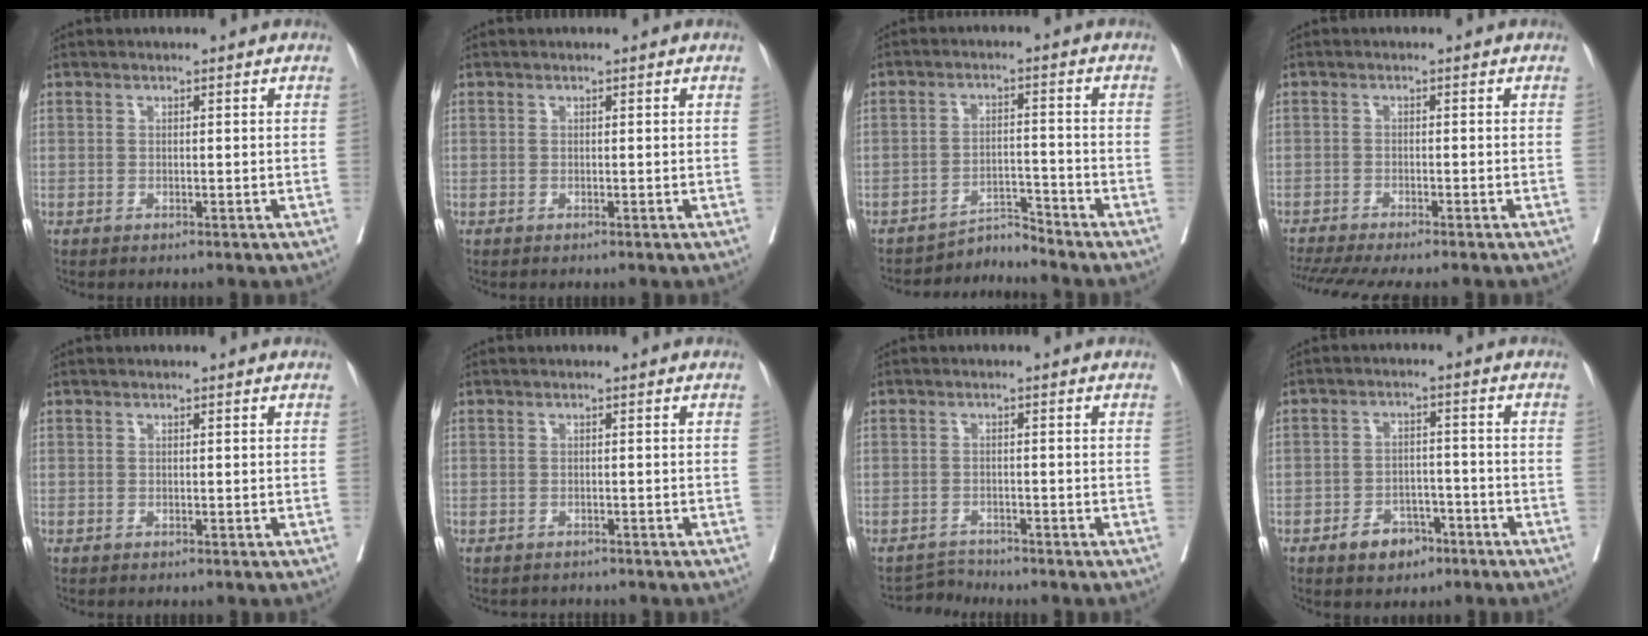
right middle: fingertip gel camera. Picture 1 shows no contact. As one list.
[{"total": 0.0}, {"total": 3.9, "force": [-3.5, -1.0, -1.3], "torque": [0.027, 0.000, -0.053]}, {"total": 9.7, "force": [-8.3, 0.5, 4.9], "torque": [-0.060, -0.009, -0.127]}, {"total": 0.0}, {"total": 1.9, "force": [-1.8, 0.6, 0.2], "torque": [-0.006, -0.003, -0.025]}, {"total": 2.3, "force": [-2.0, -0.3, -1.0], "torque": [0.020, -0.011, -0.031]}, {"total": 5.2, "force": [-3.3, 3.1, 2.5], "torque": [-0.034, 0.008, -0.048]}]